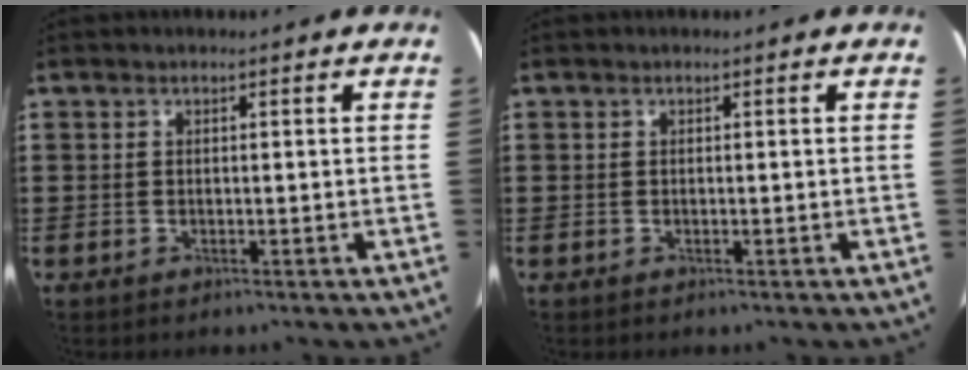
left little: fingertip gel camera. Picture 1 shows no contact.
{"total": 0.0}